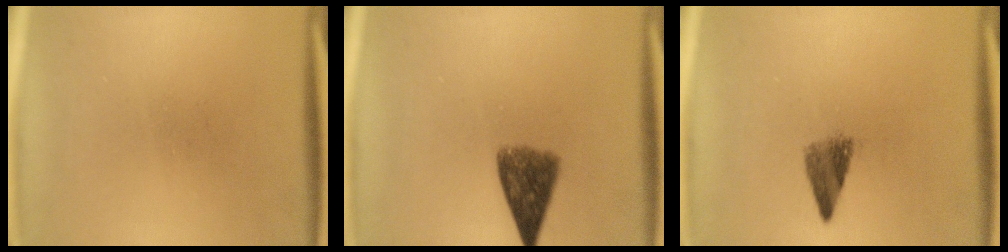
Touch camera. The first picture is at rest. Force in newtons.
{"total": 6.6}
{"total": 3.5}